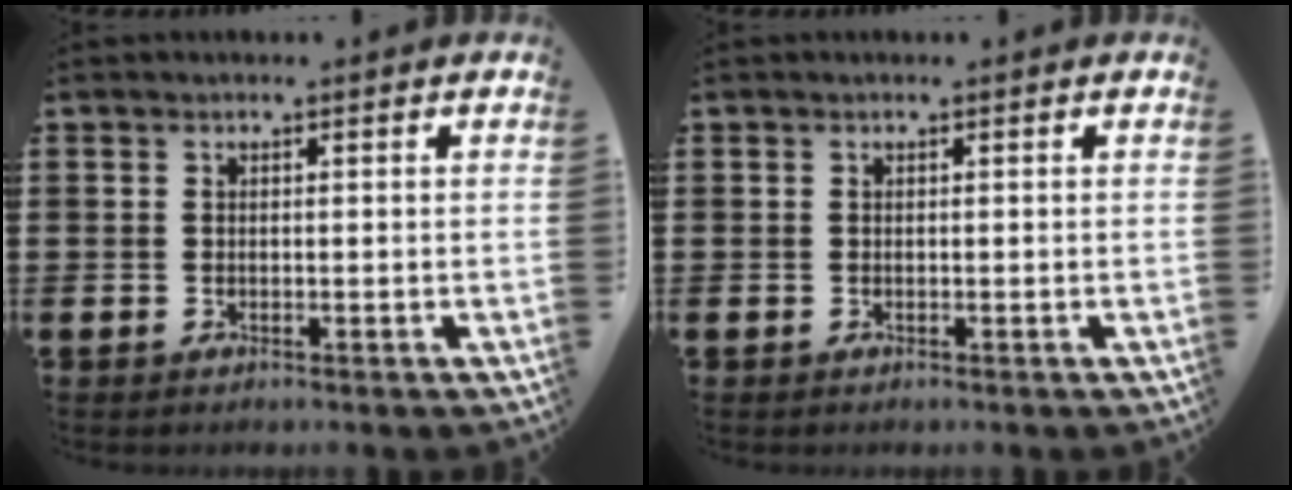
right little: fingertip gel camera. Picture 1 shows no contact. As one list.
[{"total": 0.0}]